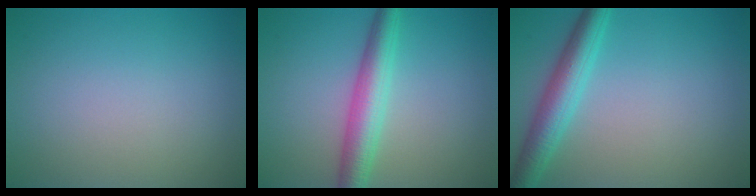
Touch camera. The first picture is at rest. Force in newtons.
{"total": 4.5, "press": 4.5, "slide": 0.1}
{"total": 4.3, "press": 4.3, "slide": 0.1}